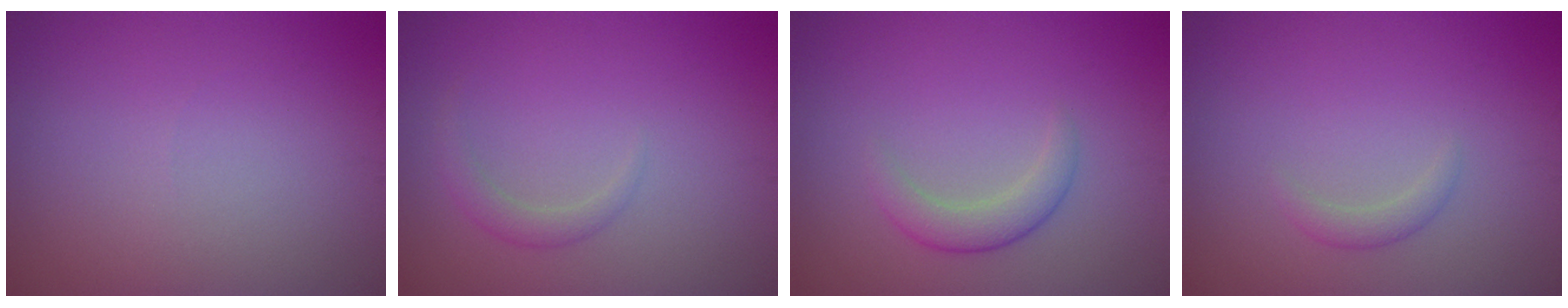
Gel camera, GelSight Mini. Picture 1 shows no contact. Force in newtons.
{"total": 1.4, "press": 1.4, "slide": 0.1}
{"total": 2.3, "press": 2.3, "slide": 0.1}
{"total": 1.1, "press": 1.1, "slide": 0.1}